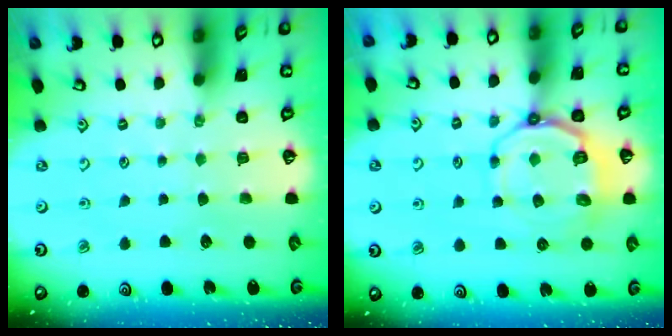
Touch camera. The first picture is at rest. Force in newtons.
{"total": 10.2, "press": 9.7, "slide": 3.1}